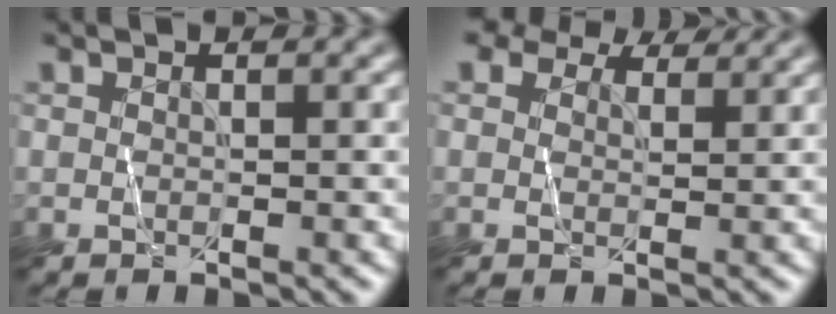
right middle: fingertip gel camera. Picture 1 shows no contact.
{"total": 6.7, "force": [5.4, 2.8, 2.9], "torque": [-0.061, 0.008, 0.072]}